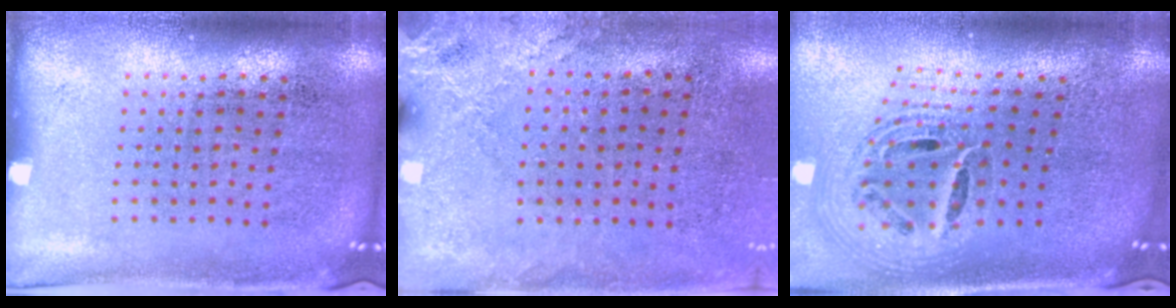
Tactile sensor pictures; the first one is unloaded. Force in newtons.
{"total": 2.4, "press": 2.0, "slide": 1.3}
{"total": 1.9, "press": 1.5, "slide": 1.2}